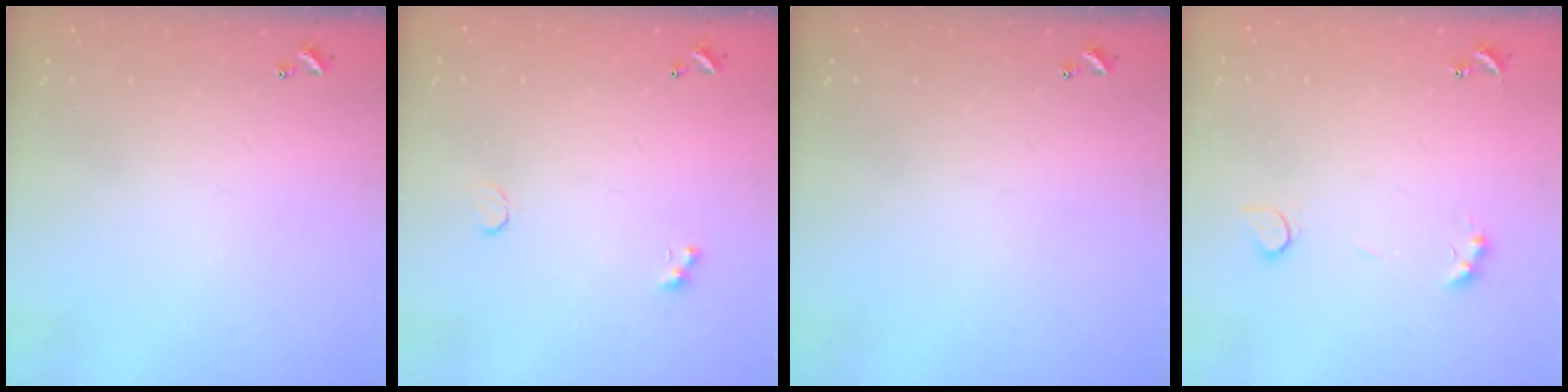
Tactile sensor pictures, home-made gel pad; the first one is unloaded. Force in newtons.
{"total": 0.6, "press": 0.4, "slide": 0.4}
{"total": 0.0}
{"total": 3.7, "press": 3.4, "slide": 1.2}